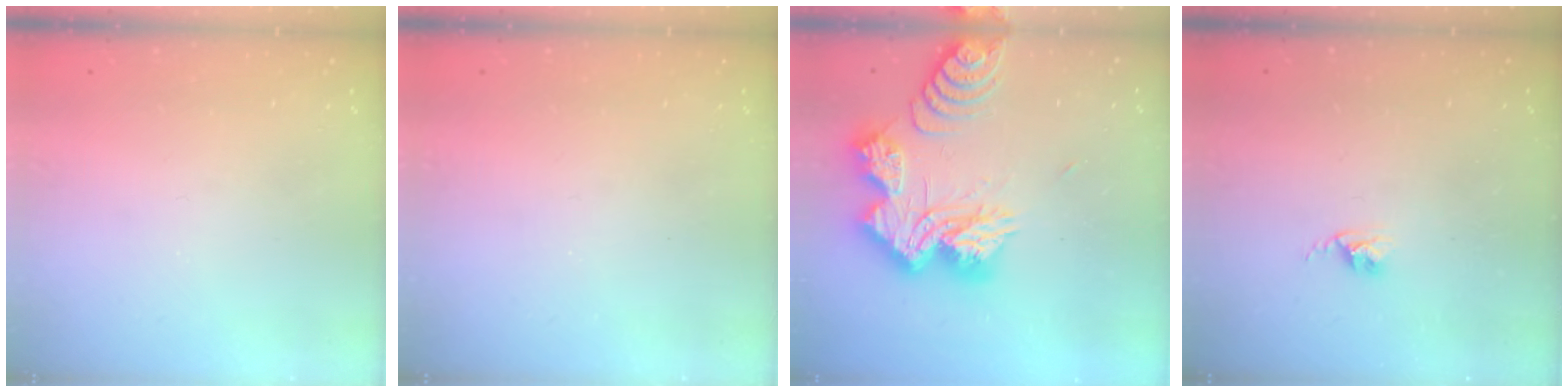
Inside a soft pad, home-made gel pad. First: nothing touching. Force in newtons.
{"total": 0.0}
{"total": 22.4, "press": 22.3, "slide": 1.9}
{"total": 2.4, "press": 2.4, "slide": 0.3}